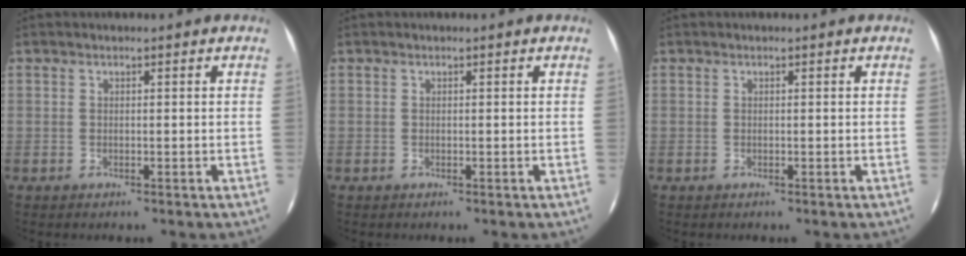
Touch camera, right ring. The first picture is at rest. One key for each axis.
{"total": 0.0}
{"total": 0.0}